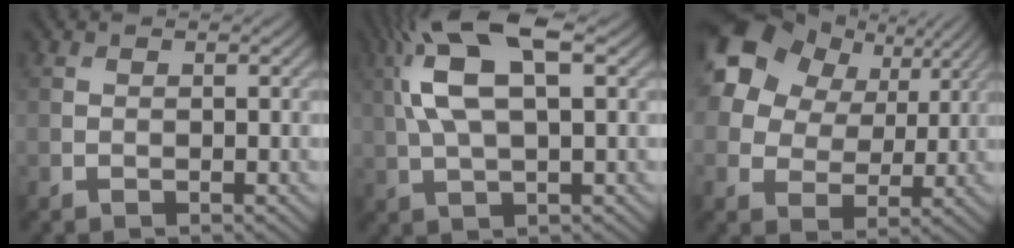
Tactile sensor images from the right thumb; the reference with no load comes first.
{"total": 11.1, "force": [3.3, 4.1, 9.7], "torque": [-0.214, 0.014, 0.060]}
{"total": 18.7, "force": [9.4, 13.4, 9.0], "torque": [-0.260, 0.067, 0.192]}